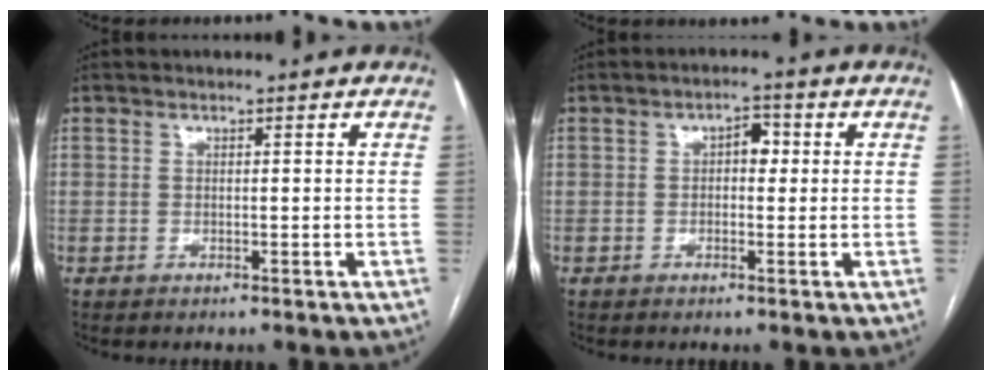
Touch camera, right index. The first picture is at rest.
{"total": 3.0, "force": [0.4, 1.7, 2.4], "torque": [-0.033, 0.014, 0.003]}